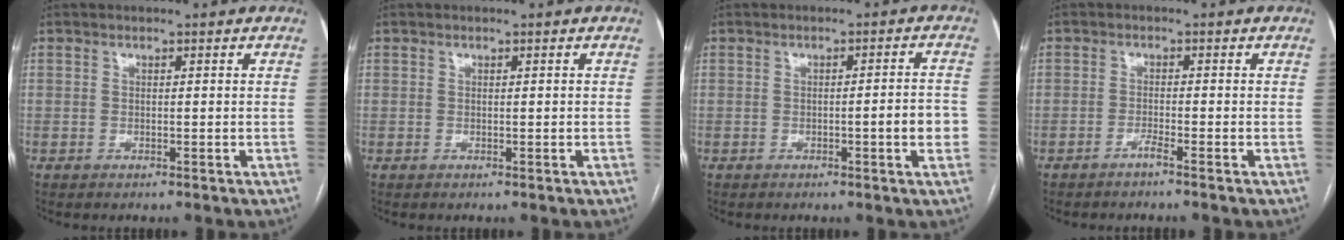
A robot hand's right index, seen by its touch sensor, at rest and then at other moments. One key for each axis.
{"total": 0.0}
{"total": 4.3, "fx": -1.1, "fy": 0.3, "fz": 4.1, "tx": -0.049, "ty": 0.004, "tz": -0.016}
{"total": 1.4, "fx": -1.2, "fy": -0.4, "fz": 0.7, "tx": -0.011, "ty": 0.002, "tz": -0.023}